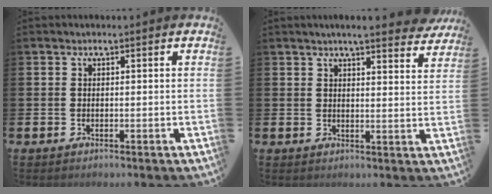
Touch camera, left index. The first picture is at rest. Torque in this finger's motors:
{"motor_torque": [1.04, -1.09, 0.57, 0.03]}